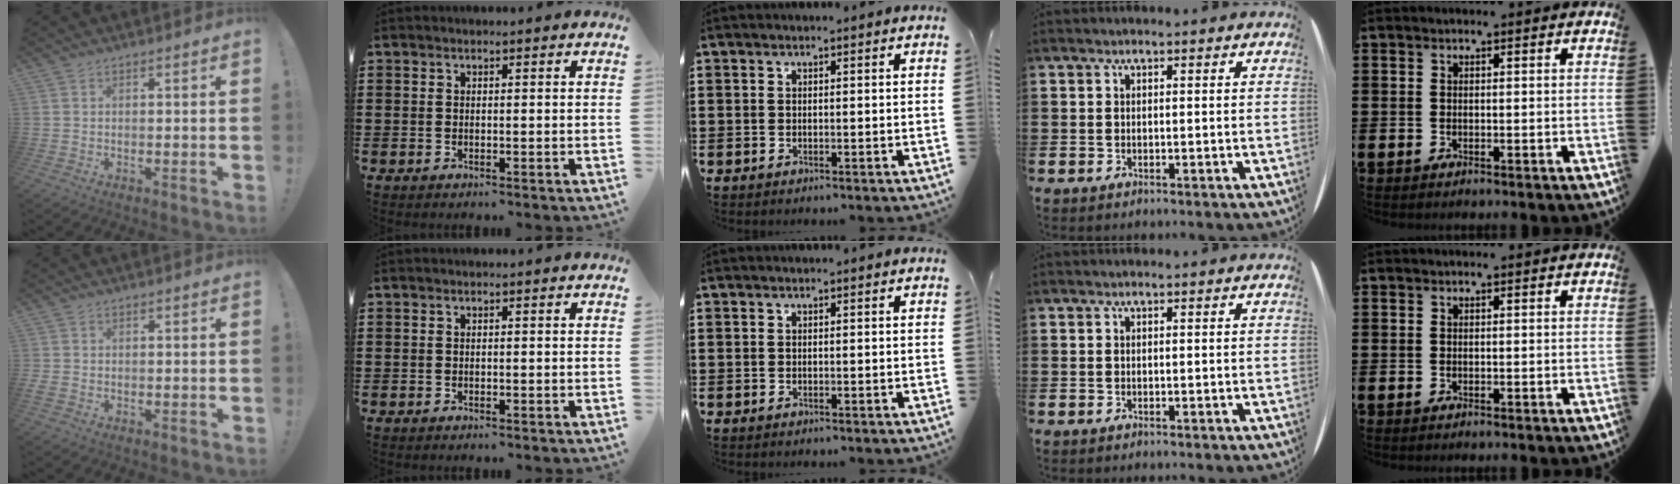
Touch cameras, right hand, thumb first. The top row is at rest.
{"thumb": {"total": 1.1, "force": [0.0, 1.0, 0.5], "torque": [-0.008, 0.003, 0.000]}}